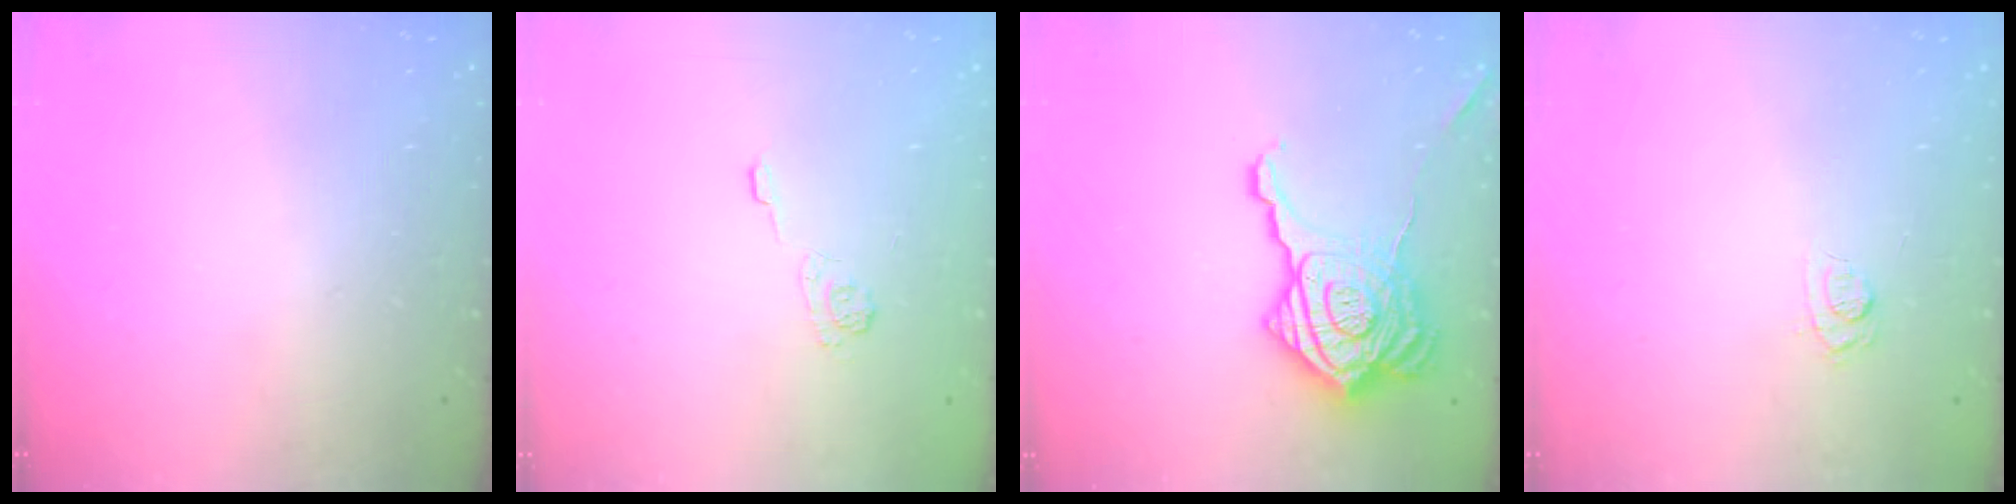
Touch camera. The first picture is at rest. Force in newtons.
{"total": 3.6, "press": 3.3, "slide": 1.4}
{"total": 23.5, "press": 23.4, "slide": 2.0}
{"total": 7.2, "press": 7.1, "slide": 1.5}